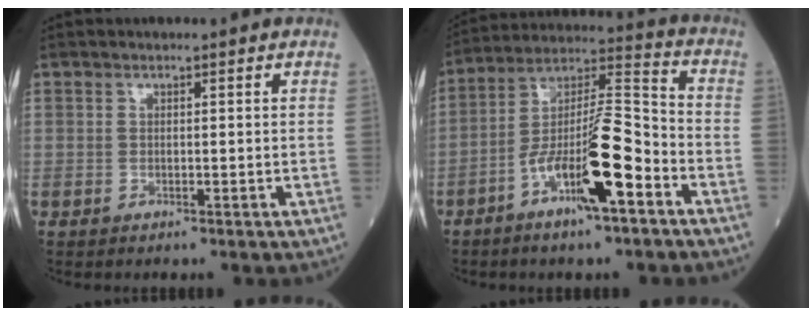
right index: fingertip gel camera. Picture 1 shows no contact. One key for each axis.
{"total": 14.0, "fx": -6.1, "fy": 2.0, "fz": 12.4, "tx": -0.229, "ty": 0.009, "tz": -0.105}